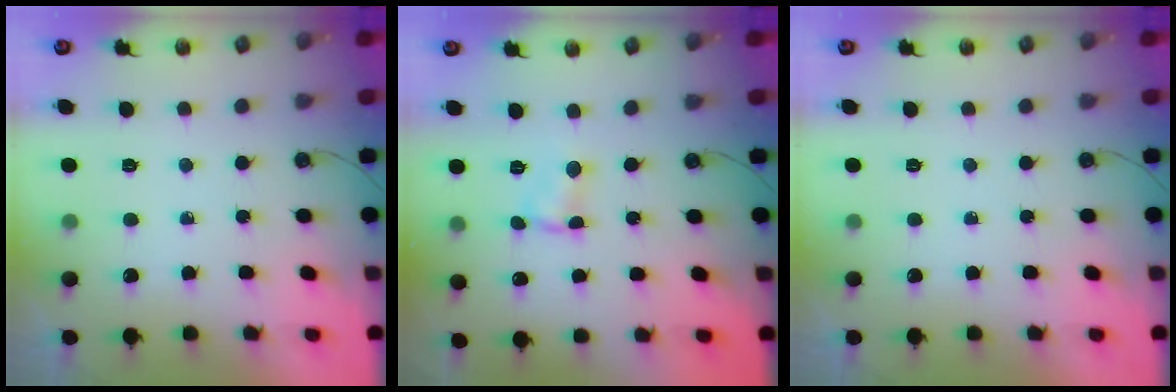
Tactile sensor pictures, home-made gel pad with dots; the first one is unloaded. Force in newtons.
{"total": 2.2, "press": 2.1, "slide": 0.3}
{"total": 0.0}